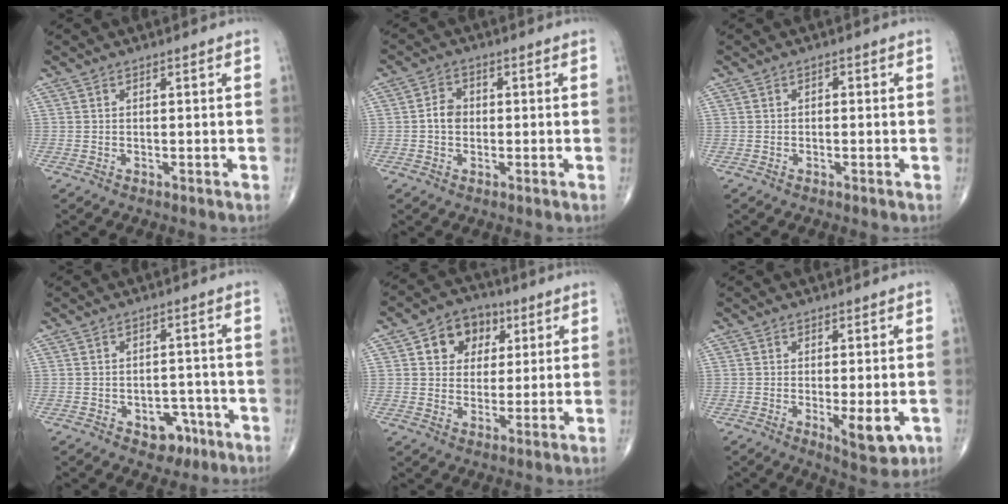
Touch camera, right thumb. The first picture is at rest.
{"total": 3.5, "force": [-0.3, 2.8, 2.1], "torque": [-0.028, 0.011, -0.012]}
{"total": 0.6, "force": [-0.1, 0.5, 0.4], "torque": [-0.002, 0.001, -0.005]}
{"total": 5.5, "force": [-2.8, 3.9, 2.8], "torque": [-0.008, 0.024, -0.033]}
{"total": 9.2, "force": [3.4, 7.3, 4.4], "torque": [-0.028, -0.003, 0.051]}
{"total": 6.4, "force": [-1.6, 2.3, 5.8], "torque": [-0.079, -0.016, -0.017]}